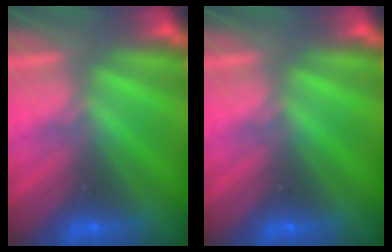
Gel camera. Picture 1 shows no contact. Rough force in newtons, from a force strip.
{"total": 0.0}